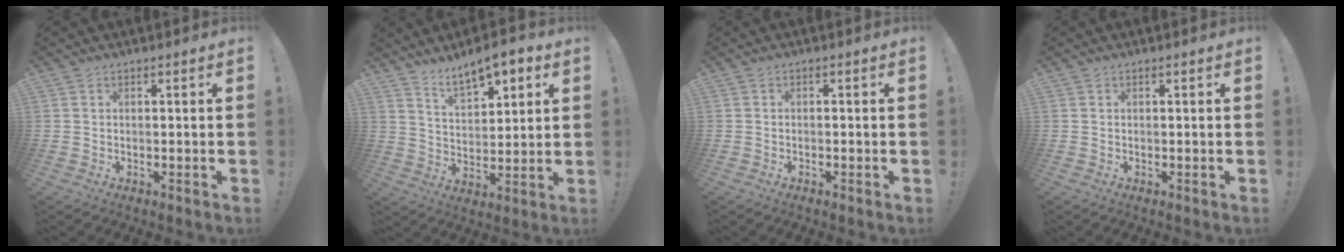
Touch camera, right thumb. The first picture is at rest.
{"total": 10.1, "force": [7.5, 4.4, 5.1], "torque": [-0.076, -0.048, 0.138]}
{"total": 0.8, "force": [-0.8, 0.0, 0.2], "torque": [-0.009, 0.003, -0.012]}
{"total": 0.0}